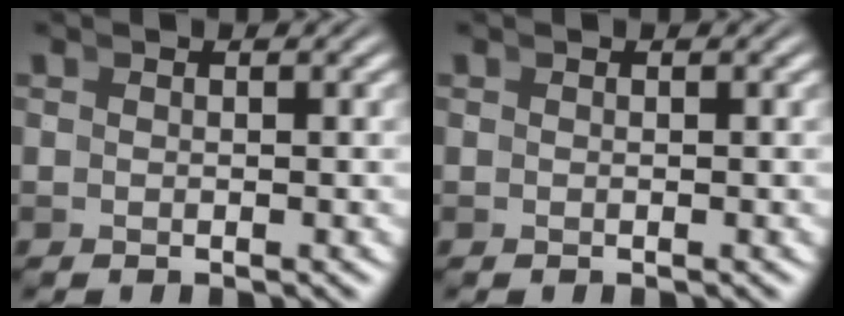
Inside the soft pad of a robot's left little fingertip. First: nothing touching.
{"total": 0.0}